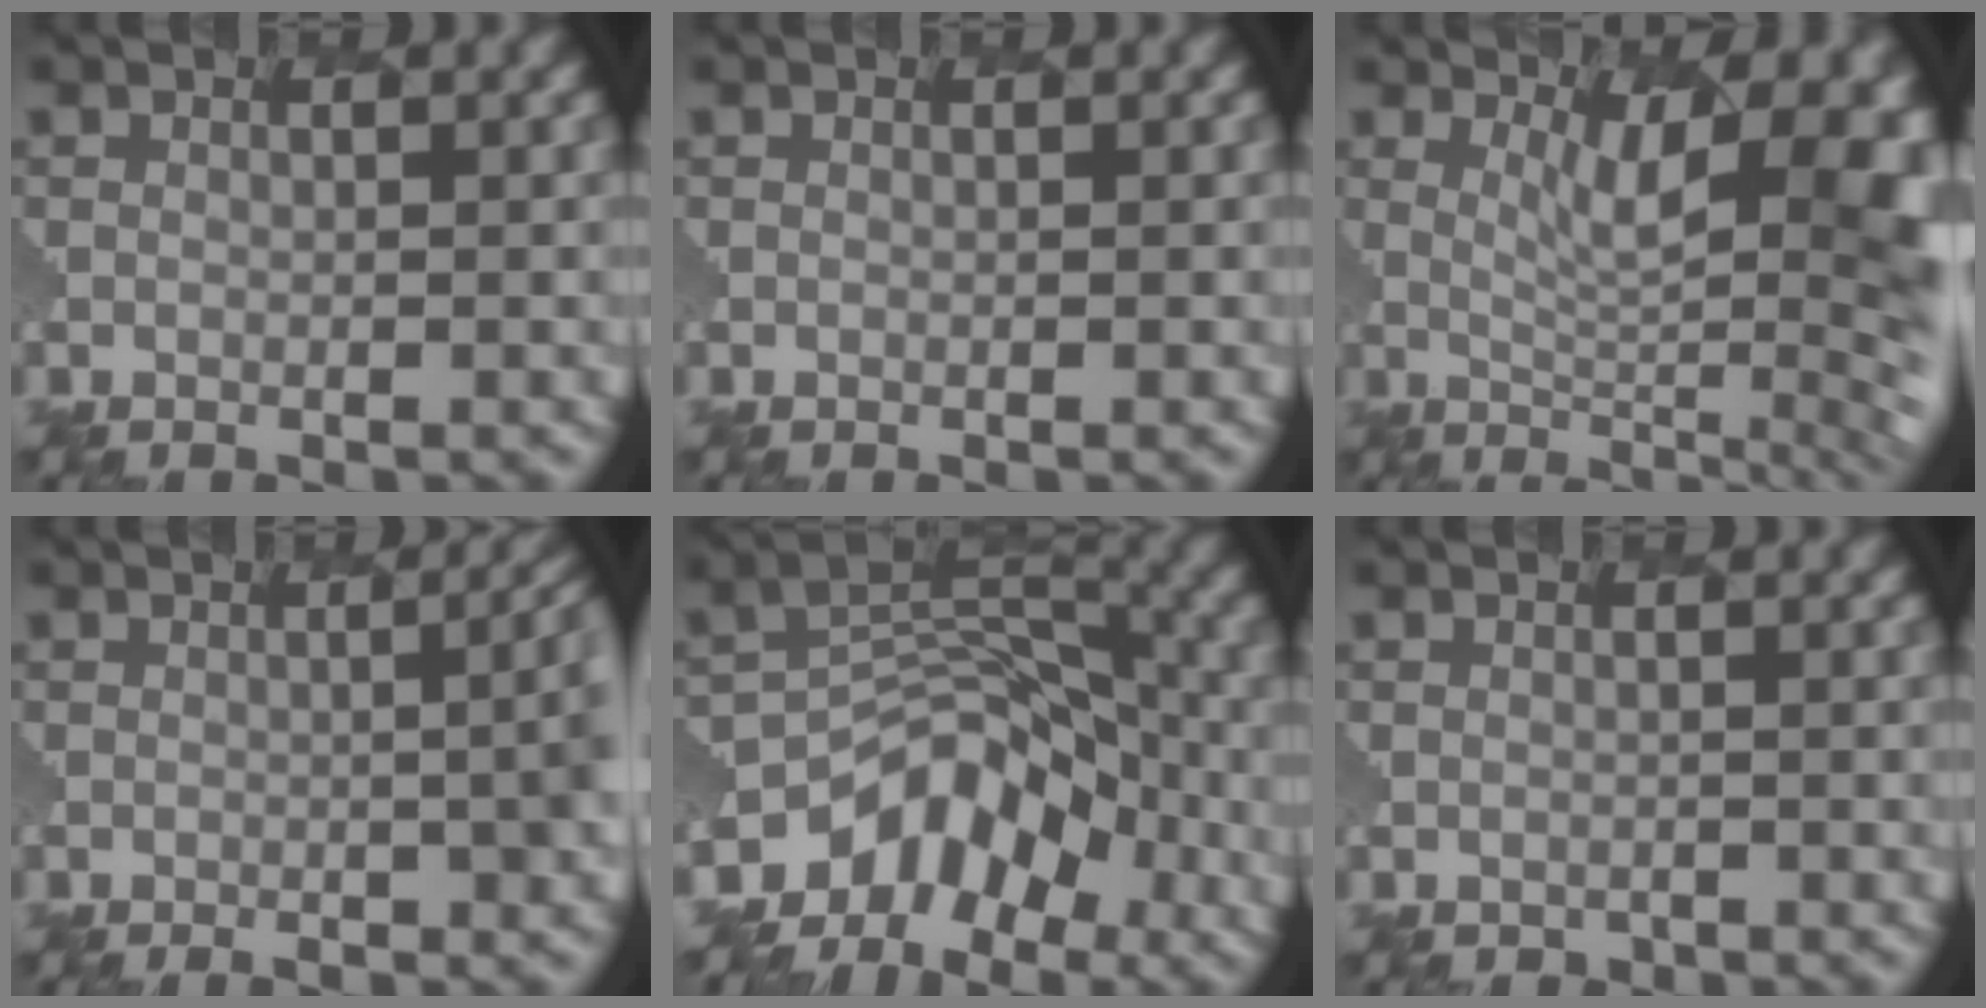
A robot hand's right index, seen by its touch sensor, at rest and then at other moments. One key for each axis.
{"total": 0.0}
{"total": 11.0, "fx": 1.8, "fy": 3.9, "fz": 10.1, "tx": -0.120, "ty": -0.006, "tz": 0.031}
{"total": 7.4, "fx": -1.2, "fy": 3.1, "fz": 6.6, "tx": -0.029, "ty": 0.006, "tz": -0.017}
{"total": 5.8, "fx": -4.3, "fy": 3.4, "fz": 1.8, "tx": -0.020, "ty": 0.000, "tz": -0.083}
{"total": 0.9, "fx": -0.3, "fy": 0.0, "fz": -0.8, "tx": -0.002, "ty": -0.010, "tz": -0.001}